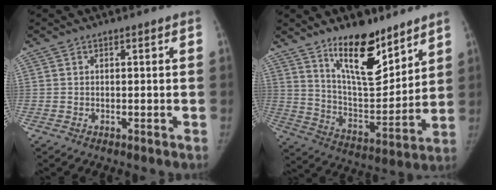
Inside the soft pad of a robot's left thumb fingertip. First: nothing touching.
{"total": 16.3, "force": [11.3, 6.2, 10.0], "torque": [-0.120, -0.090, 0.201]}